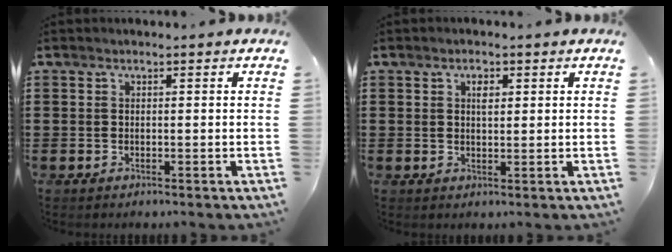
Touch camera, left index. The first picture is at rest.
{"total": 1.9, "force": [0.8, 0.9, 1.4], "torque": [-0.023, 0.003, 0.012]}